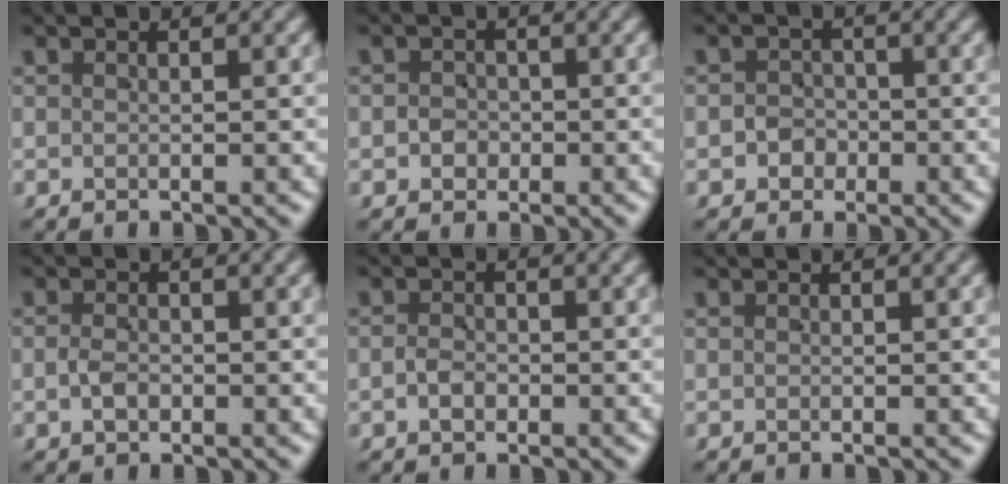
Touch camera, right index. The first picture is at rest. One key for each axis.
{"total": 1.9, "fx": -0.7, "fy": 1.7, "fz": 0.2, "tx": 0.003, "ty": -0.004, "tz": -0.006}
{"total": 3.0, "fx": -1.3, "fy": 2.7, "fz": 0.4, "tx": -0.002, "ty": -0.009, "tz": -0.016}
{"total": 1.4, "fx": -0.6, "fy": 1.0, "fz": 0.8, "tx": -0.018, "ty": 0.001, "tz": -0.010}
{"total": 1.4, "fx": -0.8, "fy": 1.0, "fz": 0.5, "tx": -0.009, "ty": 0.002, "tz": -0.015}
{"total": 0.0}